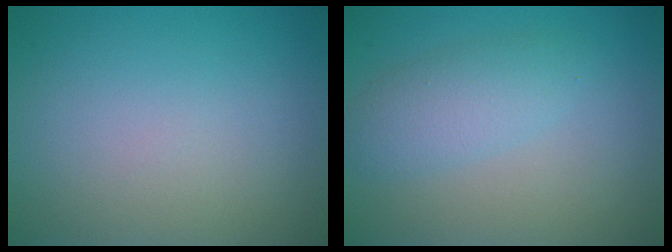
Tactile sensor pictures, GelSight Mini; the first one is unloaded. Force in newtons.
{"total": 2.9, "press": 2.8, "slide": 0.2}